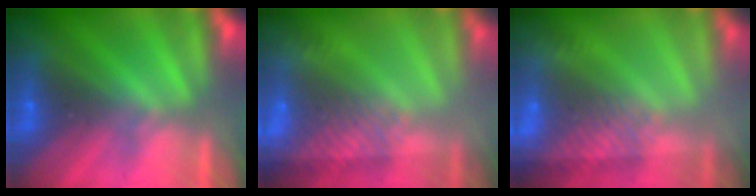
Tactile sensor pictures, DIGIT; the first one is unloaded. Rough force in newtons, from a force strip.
{"total": 8.5}
{"total": 8.5}